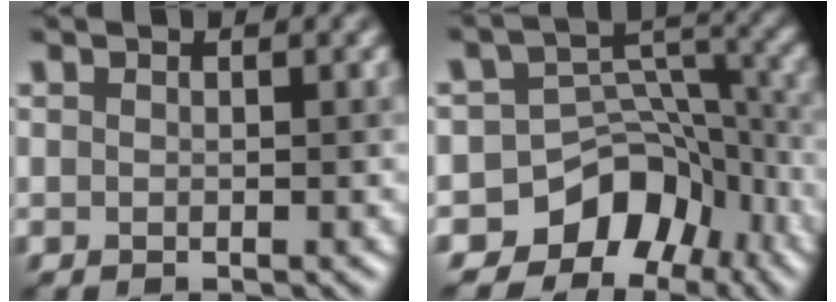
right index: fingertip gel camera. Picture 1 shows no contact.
{"total": 8.2, "force": [-5.3, 5.8, 2.1], "torque": [-0.010, 0.023, -0.086]}